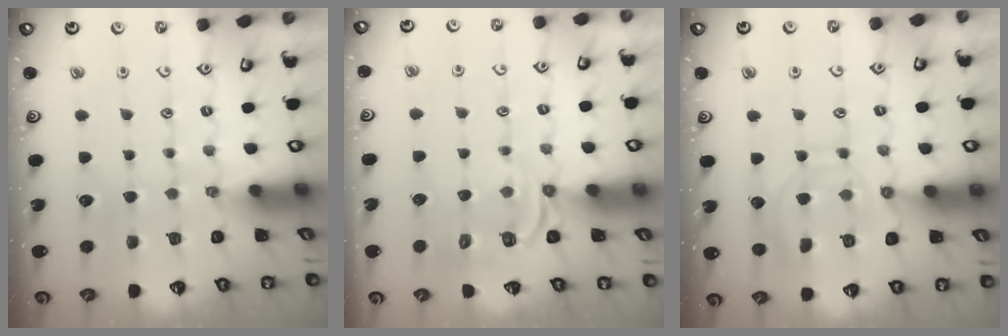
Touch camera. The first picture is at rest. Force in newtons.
{"total": 4.2, "press": 3.8, "slide": 1.8}
{"total": 10.5, "press": 10.4, "slide": 1.0}